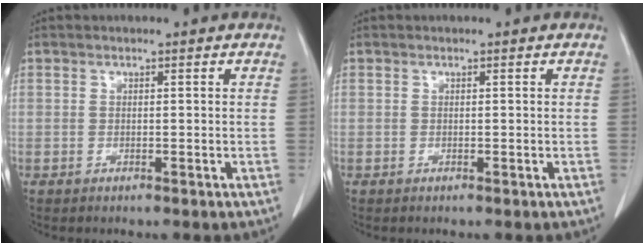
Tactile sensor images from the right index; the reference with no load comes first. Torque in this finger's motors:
{"motor_torque": [0.00, 0.00, 0.00, 0.00]}